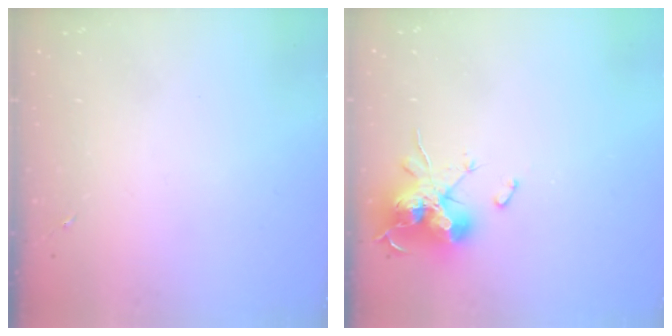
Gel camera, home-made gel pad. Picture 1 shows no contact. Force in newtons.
{"total": 16.4, "press": 16.4, "slide": 0.1}